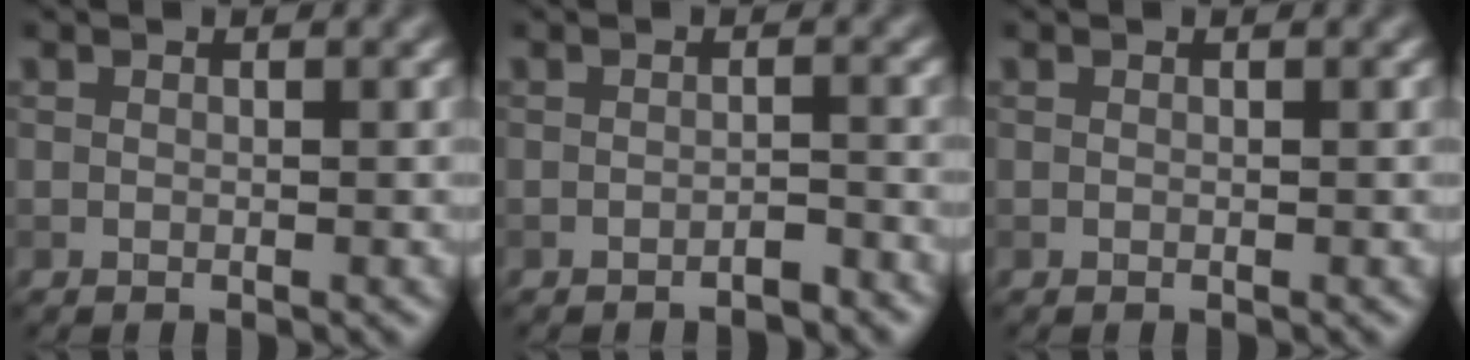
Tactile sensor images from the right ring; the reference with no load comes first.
{"total": 1.3, "force": [-1.1, 0.2, 0.6], "torque": [-0.006, 0.003, -0.020]}
{"total": 0.0}